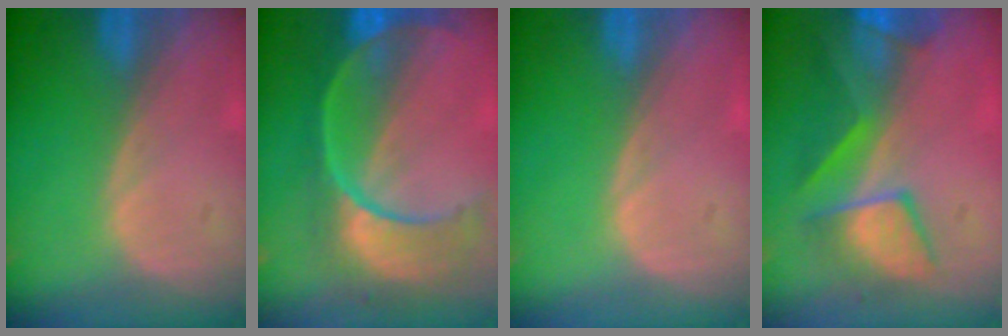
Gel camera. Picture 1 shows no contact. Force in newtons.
{"total": 11.2, "press": 9.4, "slide": 6.1}
{"total": 0.0}
{"total": 7.8, "press": 7.7, "slide": 1.2}